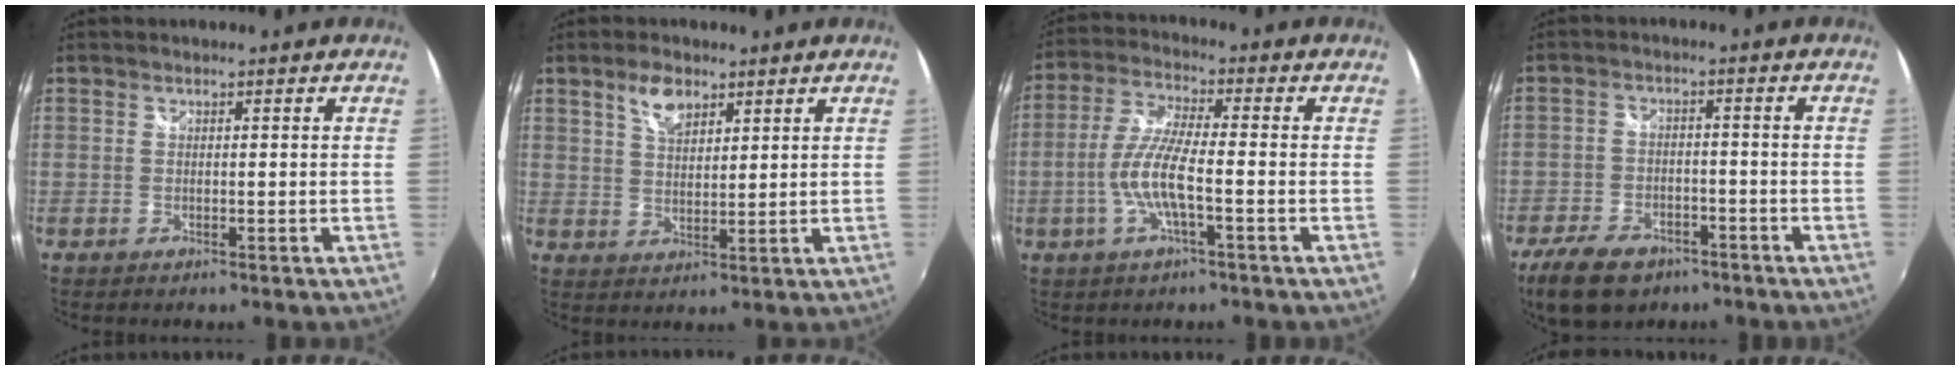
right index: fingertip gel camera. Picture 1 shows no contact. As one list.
[{"total": 5.5, "force": [3.4, 2.7, 3.3], "torque": [-0.055, 0.008, 0.063]}, {"total": 8.5, "force": [-2.6, 1.1, 8.0], "torque": [-0.172, 0.000, -0.050]}, {"total": 12.0, "force": [-8.2, 6.6, 5.8], "torque": [-0.154, -0.013, -0.136]}]